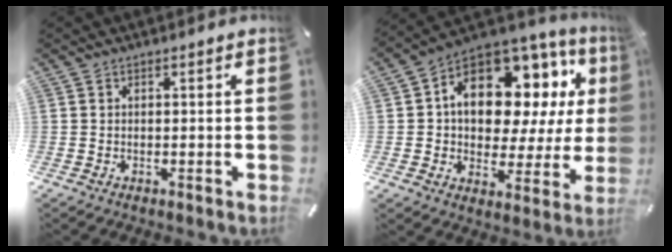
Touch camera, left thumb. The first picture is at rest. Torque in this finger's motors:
{"motor_torque": [2.52, 2.49, 1.71, -1.06, 0.28]}